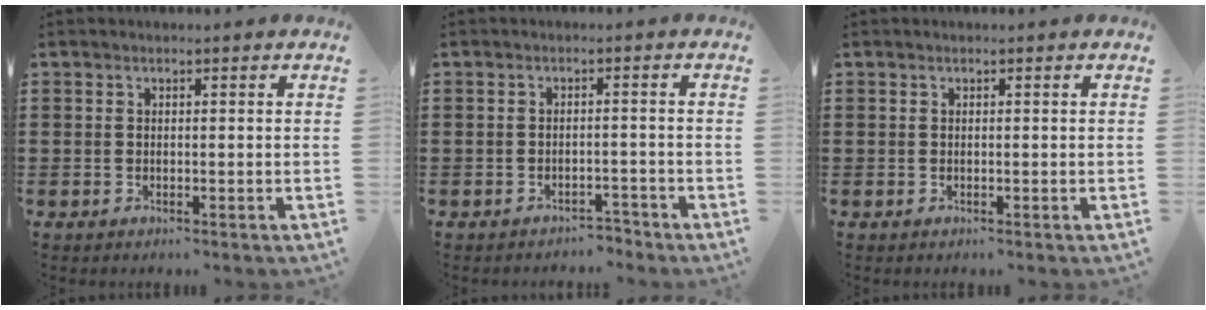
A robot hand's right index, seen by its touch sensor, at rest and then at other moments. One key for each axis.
{"total": 2.0, "fx": -2.0, "fy": 0.2, "fz": 0.2, "tx": -0.010, "ty": 0.000, "tz": -0.042}
{"total": 0.0}